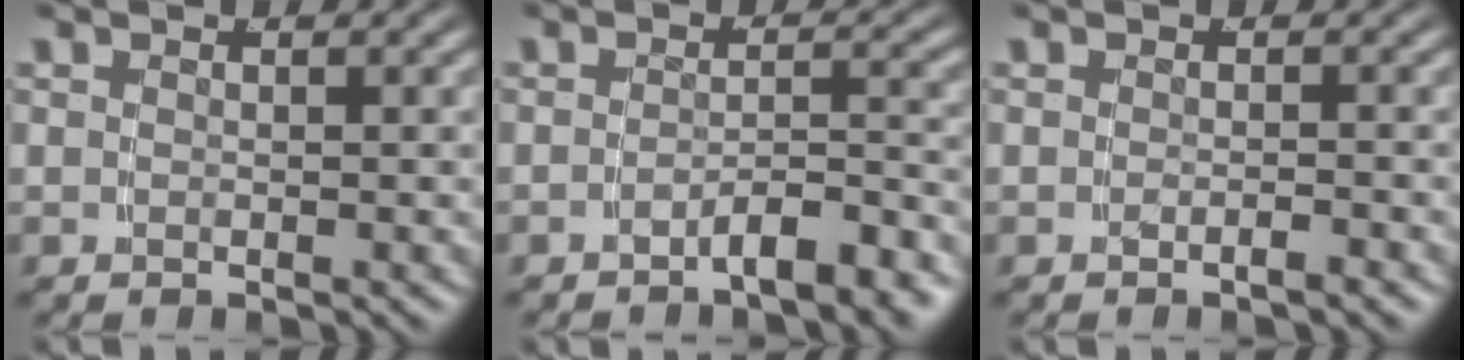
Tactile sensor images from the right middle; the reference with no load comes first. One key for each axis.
{"total": 3.8, "fx": -3.3, "fy": 0.2, "fz": 2.0, "tx": -0.018, "ty": 0.001, "tz": -0.053}
{"total": 1.1, "fx": -0.8, "fy": -0.7, "fz": 0.2, "tx": 0.000, "ty": 0.004, "tz": -0.016}